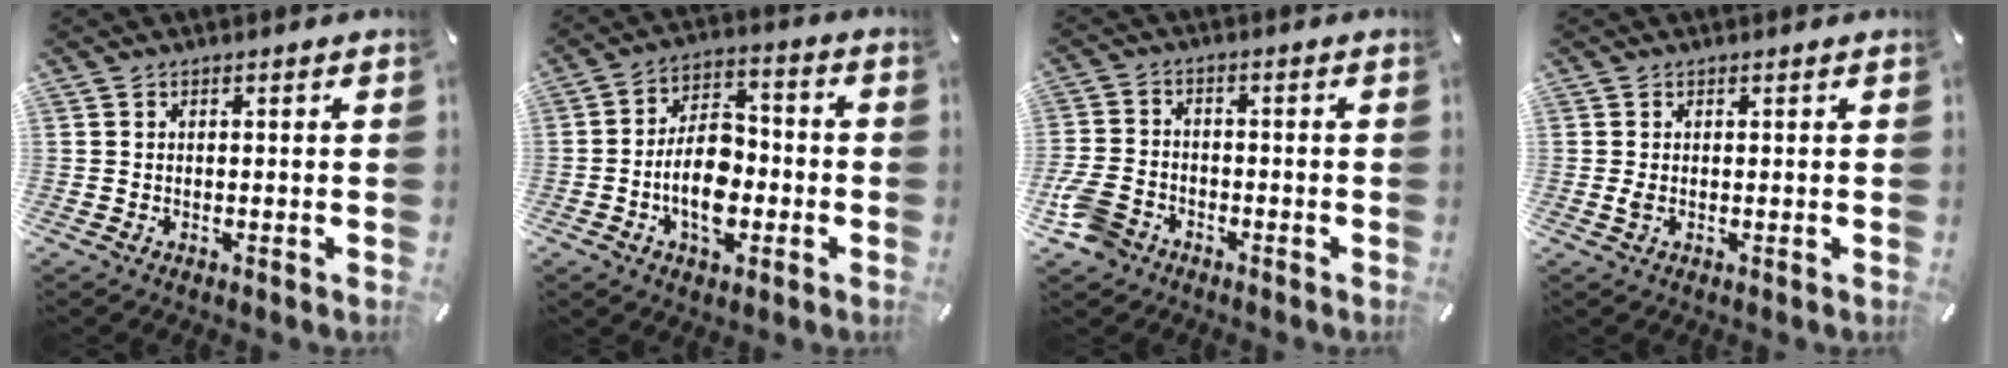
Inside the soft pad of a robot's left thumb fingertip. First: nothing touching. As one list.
[{"total": 12.7, "force": [-3.1, 8.2, 9.1], "torque": [-0.172, 0.007, -0.053]}, {"total": 7.3, "force": [-4.1, 4.9, 3.5], "torque": [-0.089, 0.014, -0.082]}, {"total": 1.2, "force": [0.0, 0.5, 1.1], "torque": [-0.028, -0.003, -0.002]}]